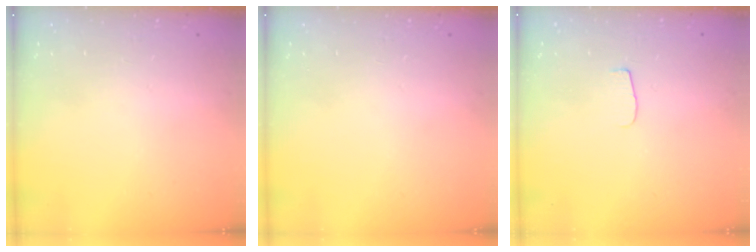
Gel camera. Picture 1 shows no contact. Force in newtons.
{"total": 0.0}
{"total": 4.5, "press": 4.4, "slide": 0.5}